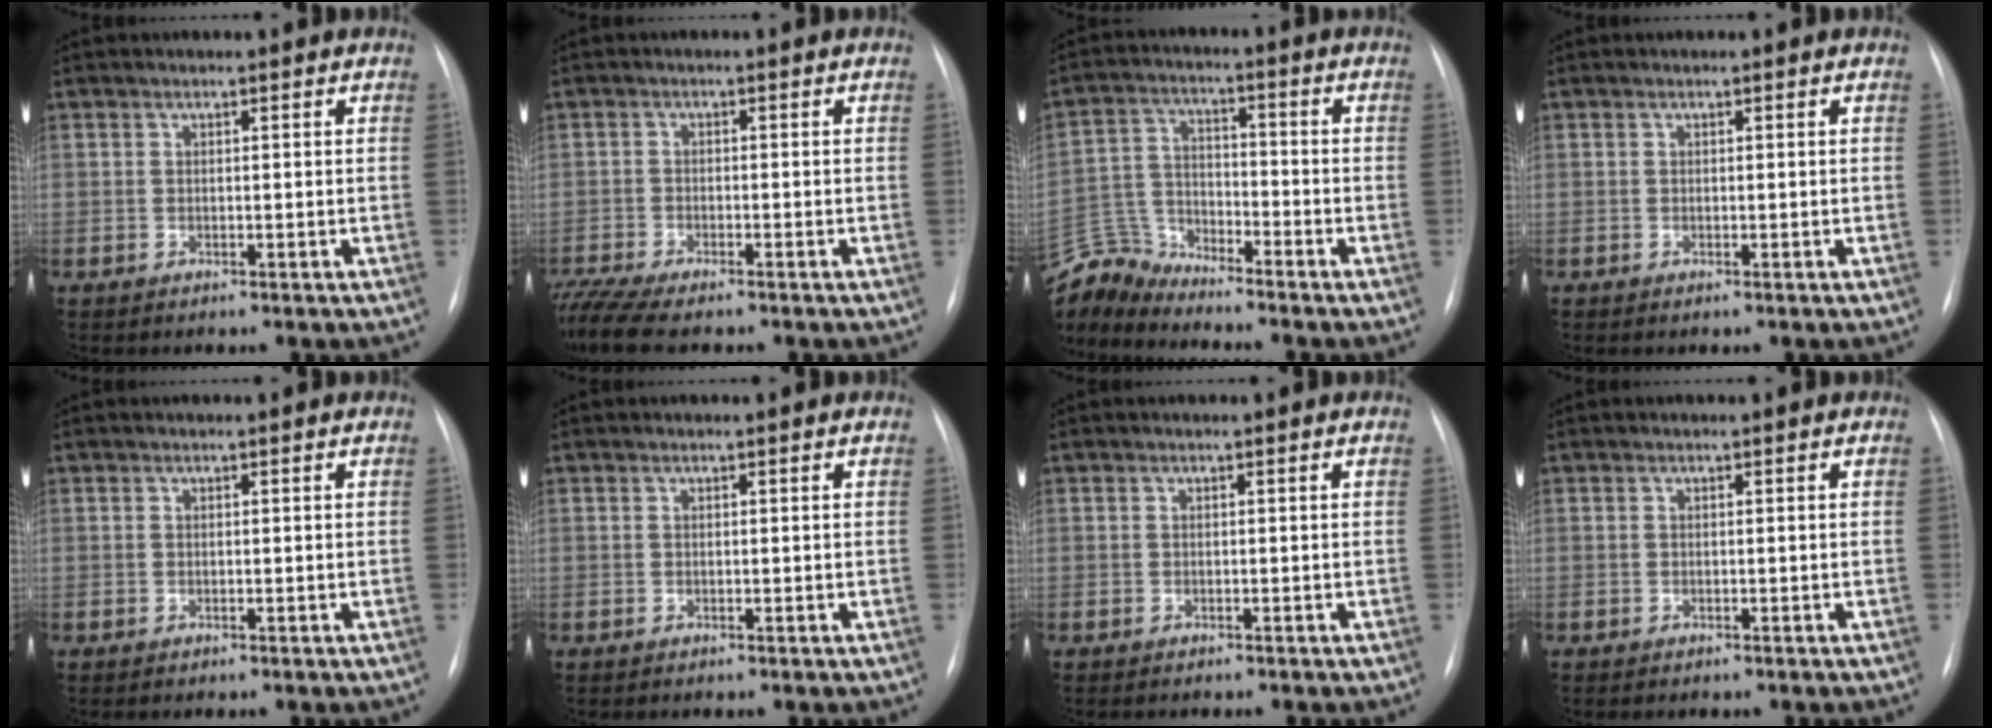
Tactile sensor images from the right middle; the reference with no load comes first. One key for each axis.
{"total": 7.9, "fx": -6.7, "fy": 1.2, "fz": 4.0, "tx": -0.079, "ty": -0.011, "tz": -0.114}
{"total": 8.2, "fx": -8.1, "fy": 0.0, "fz": -0.5, "tx": 0.002, "ty": 0.015, "tz": -0.161}
{"total": 0.0}
{"total": 0.0}
{"total": 0.0}
{"total": 1.8, "fx": -1.6, "fy": 0.4, "fz": 0.9, "tx": -0.012, "ty": -0.004, "tz": -0.016}
{"total": 0.9, "fx": -0.7, "fy": 0.3, "fz": 0.4, "tx": -0.009, "ty": -0.001, "tz": -0.008}